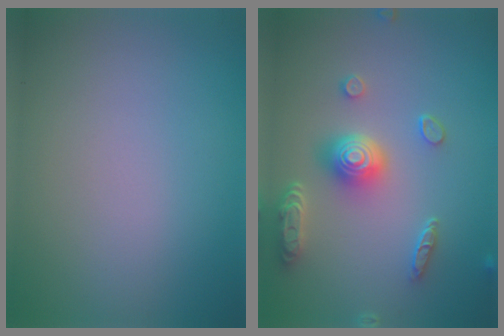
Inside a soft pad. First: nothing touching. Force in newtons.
{"total": 5.0, "press": 4.1, "slide": 2.8}